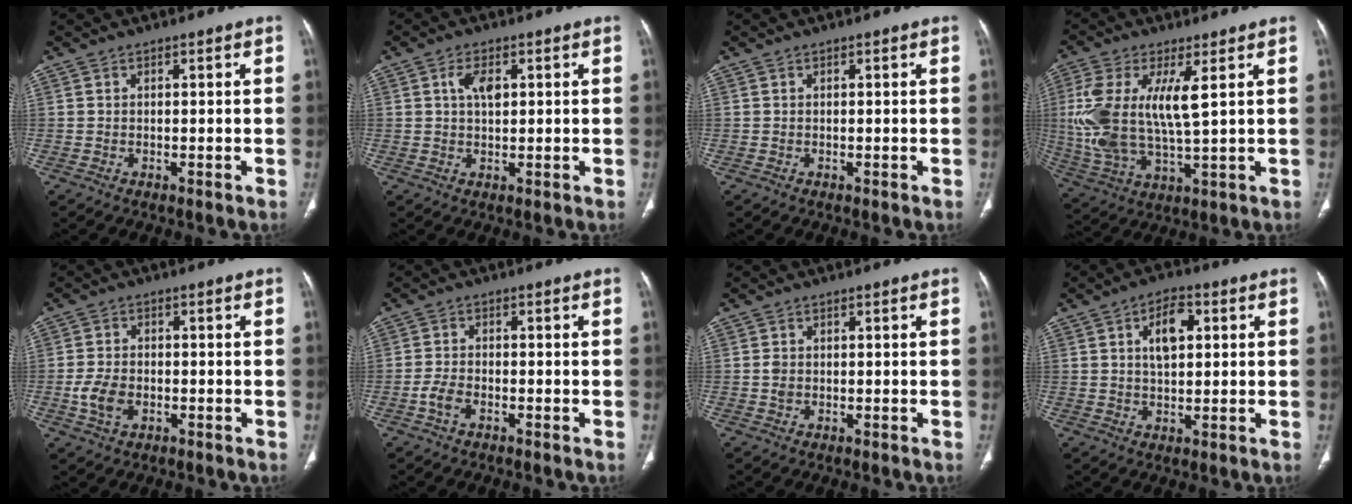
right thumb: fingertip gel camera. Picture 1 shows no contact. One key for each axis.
{"total": 3.9, "fx": 1.1, "fy": 2.1, "fz": 3.1, "tx": -0.052, "ty": 0.000, "tz": 0.018}
{"total": 0.0}
{"total": 15.5, "fx": 3.2, "fy": 5.8, "fz": 14.0, "tx": -0.314, "ty": -0.014, "tz": 0.067}
{"total": 5.2, "fx": -1.5, "fy": 3.5, "fz": 3.6, "tx": -0.070, "ty": 0.007, "tz": -0.028}
{"total": 3.0, "fx": -1.5, "fy": 1.6, "fz": 2.1, "tx": -0.045, "ty": 0.012, "tz": -0.032}
{"total": 1.4, "fx": -0.1, "fy": 1.1, "fz": 0.9, "tx": -0.017, "ty": 0.000, "tz": 0.000}
{"total": 7.1, "fx": 2.0, "fy": 3.7, "fz": 5.6, "tx": -0.082, "ty": 0.002, "tz": 0.032}